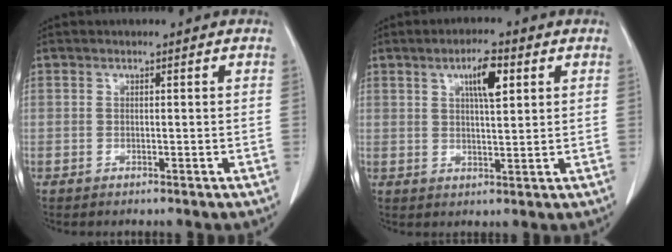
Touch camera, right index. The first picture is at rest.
{"total": 5.5, "force": [2.3, 1.1, 4.9], "torque": [-0.086, 0.003, 0.039]}